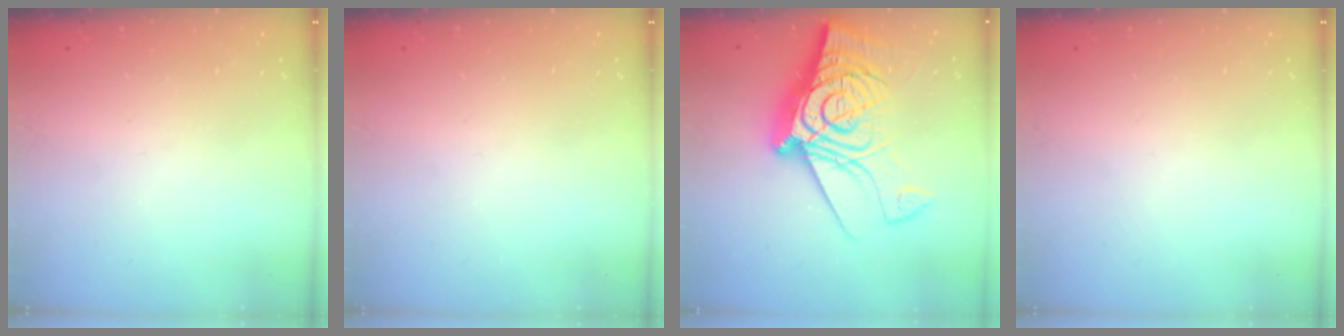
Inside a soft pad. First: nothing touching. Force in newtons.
{"total": 0.0}
{"total": 21.5, "press": 21.3, "slide": 2.7}
{"total": 0.0}